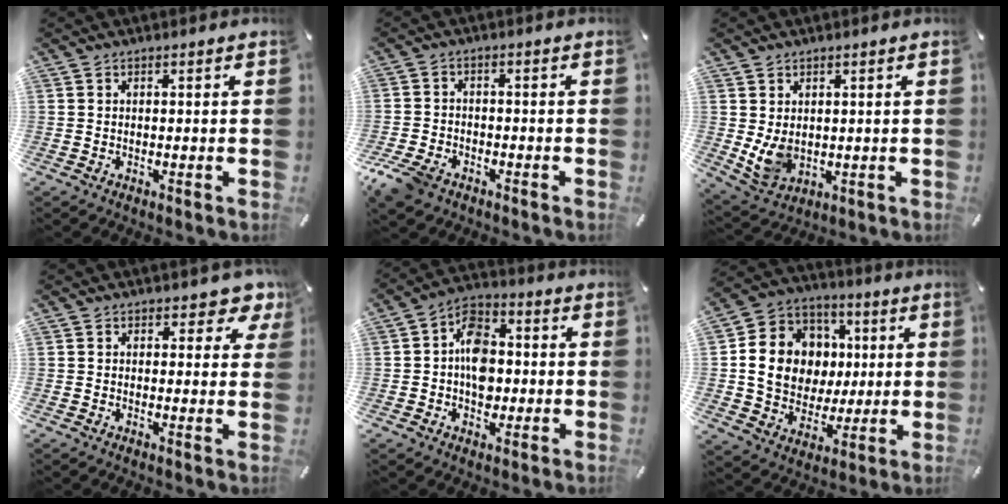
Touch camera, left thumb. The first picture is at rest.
{"total": 6.0, "force": [-4.1, 3.6, 2.4], "torque": [-0.065, 0.014, -0.082]}
{"total": 6.7, "force": [1.4, 5.3, 3.8], "torque": [-0.090, -0.014, 0.025]}
{"total": 4.1, "force": [2.6, 2.4, 2.1], "torque": [-0.010, -0.012, 0.037]}
{"total": 10.1, "force": [-0.9, 7.6, 6.6], "torque": [-0.108, 0.015, -0.014]}
{"total": 15.1, "force": [1.2, 13.8, 6.1], "torque": [-0.117, 0.011, 0.030]}